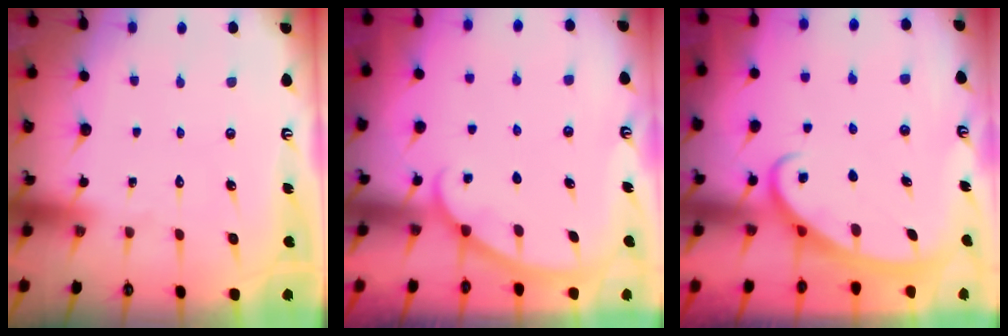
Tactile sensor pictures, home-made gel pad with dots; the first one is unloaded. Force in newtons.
{"total": 2.3, "press": 2.3, "slide": 0.2}
{"total": 2.7, "press": 2.6, "slide": 0.4}